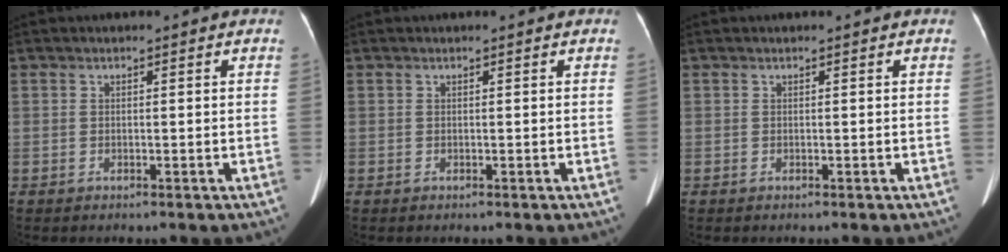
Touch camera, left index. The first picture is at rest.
{"total": 0.0}
{"total": 0.0}